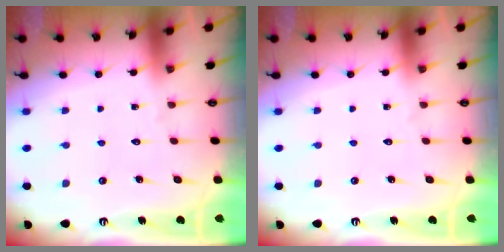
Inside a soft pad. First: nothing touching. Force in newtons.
{"total": 0.0}